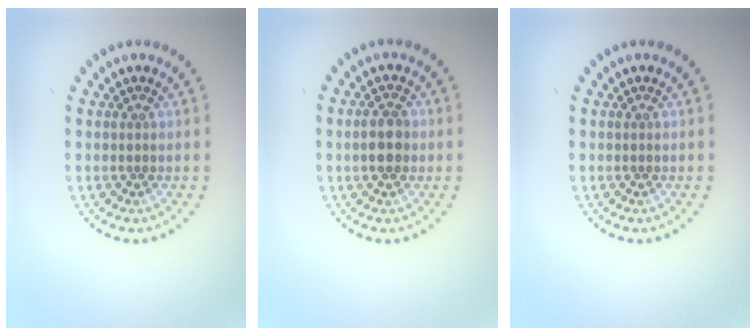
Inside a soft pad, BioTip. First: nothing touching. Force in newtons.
{"total": 2.5, "press": 2.5, "slide": 0.1}
{"total": 0.0}